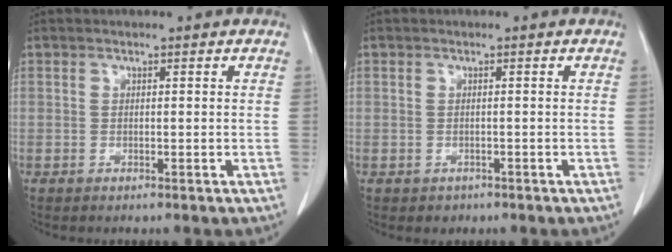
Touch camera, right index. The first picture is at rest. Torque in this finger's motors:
{"motor_torque": [-1.13, 0.12, -0.32, -0.12]}